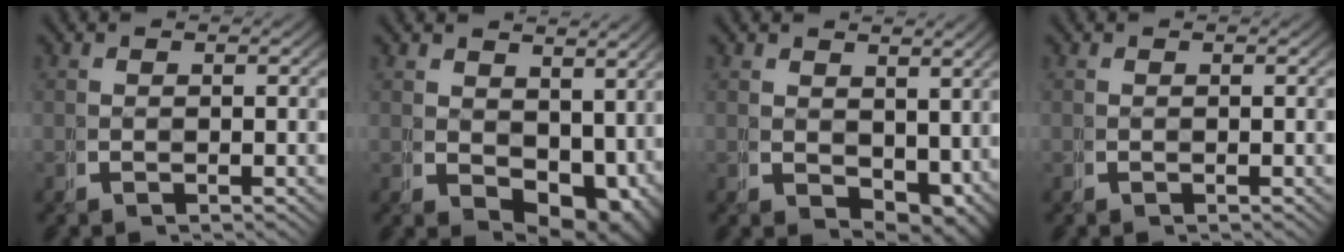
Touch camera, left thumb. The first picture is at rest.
{"total": 5.4, "force": [-0.2, 3.6, 4.0], "torque": [-0.045, -0.031, 0.016]}
{"total": 3.4, "force": [0.7, 2.4, 2.3], "torque": [-0.027, -0.023, 0.026]}
{"total": 0.0}